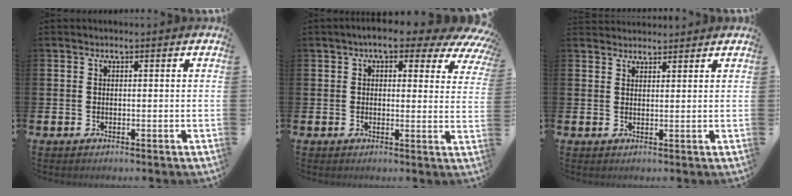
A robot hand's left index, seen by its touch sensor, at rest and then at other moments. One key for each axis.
{"total": 5.8, "fx": 4.1, "fy": 2.3, "fz": 3.3, "tx": -0.061, "ty": -0.017, "tz": 0.067}
{"total": 2.3, "fx": 2.2, "fy": 0.6, "fz": 0.0, "tx": -0.004, "ty": -0.006, "tz": 0.041}